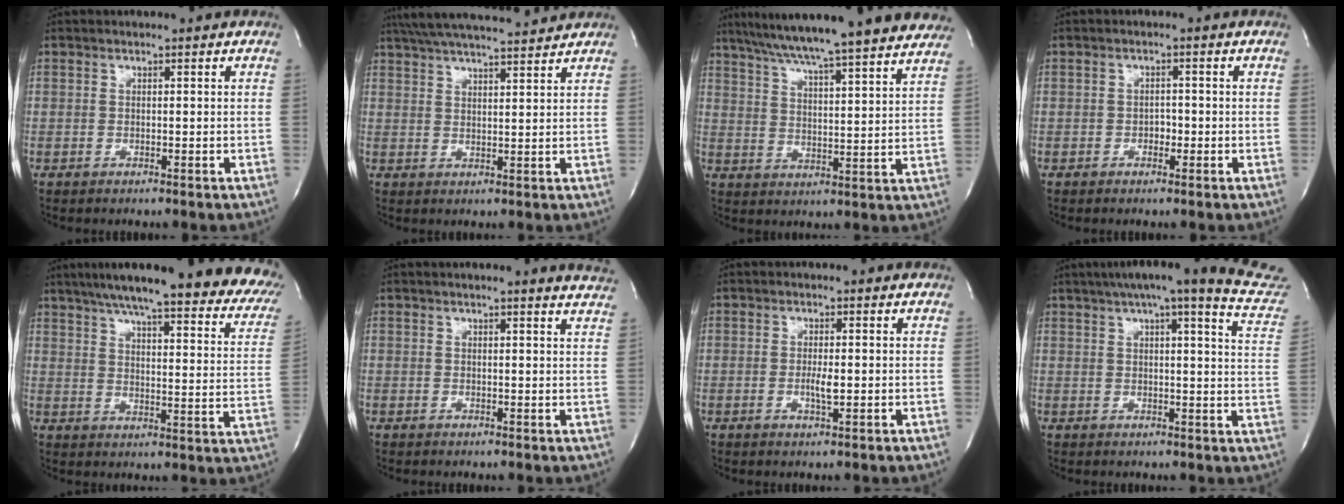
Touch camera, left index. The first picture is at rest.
{"total": 14.4, "force": [13.1, 1.0, 5.9], "torque": [-0.112, 0.027, 0.198]}
{"total": 24.3, "force": [21.3, 0.8, 11.7], "torque": [-0.191, -0.002, 0.288]}
{"total": 1.5, "force": [-0.6, 1.0, 0.9], "torque": [-0.012, 0.005, -0.010]}
{"total": 29.9, "force": [24.0, 5.3, 17.0], "torque": [-0.205, -0.022, 0.287]}
{"total": 5.4, "force": [5.1, -0.3, 1.8], "torque": [-0.021, -0.014, 0.033]}
{"total": 2.4, "force": [-0.3, 0.4, 2.3], "torque": [-0.047, -0.003, -0.004]}
{"total": 22.5, "force": [19.0, 1.6, 12.0], "torque": [-0.168, -0.019, 0.213]}